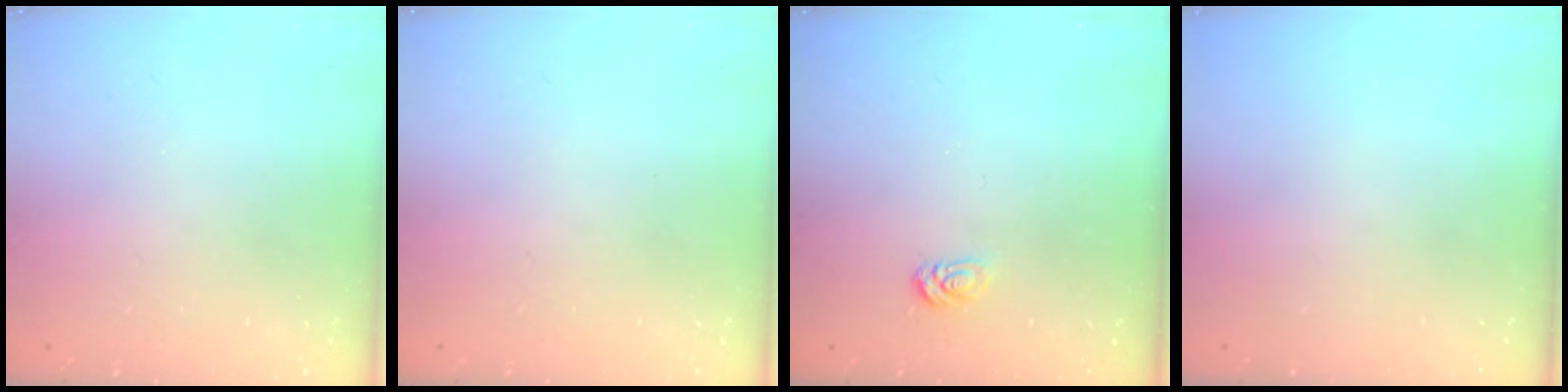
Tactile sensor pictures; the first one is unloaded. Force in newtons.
{"total": 0.0}
{"total": 3.3, "press": 3.3, "slide": 0.4}
{"total": 0.0}